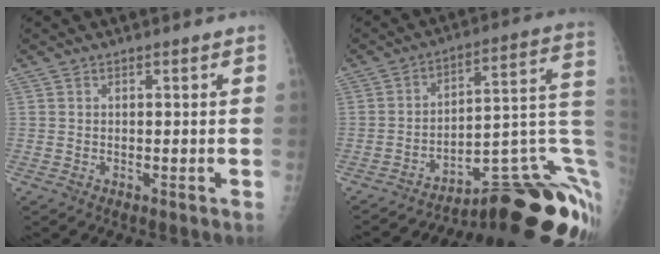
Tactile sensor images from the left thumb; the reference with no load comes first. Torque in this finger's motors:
{"motor_torque": [-2.16, 2.63, 0.08, 0.10, 0.02]}